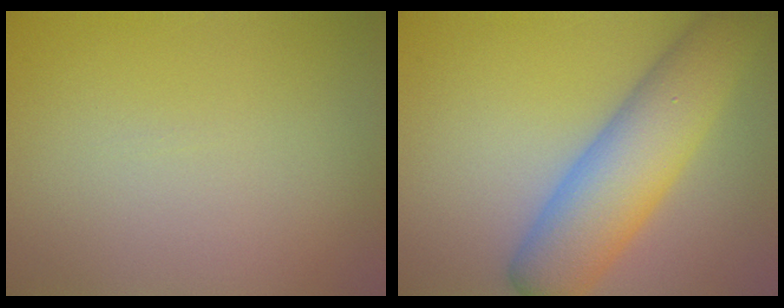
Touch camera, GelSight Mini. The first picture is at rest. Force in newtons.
{"total": 8.3, "press": 8.3, "slide": 0.0}